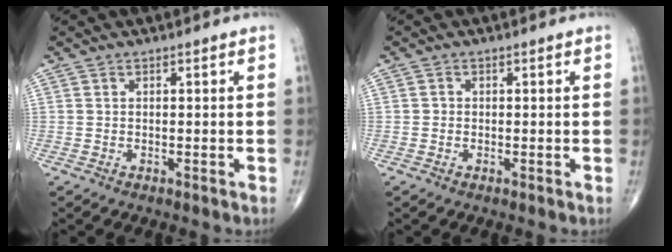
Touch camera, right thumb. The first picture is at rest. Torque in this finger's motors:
{"motor_torque": [-0.38, -0.17, -0.01, 0.09, 0.05]}